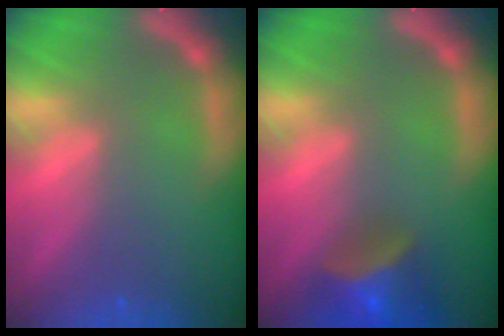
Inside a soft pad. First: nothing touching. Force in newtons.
{"total": 5.9}